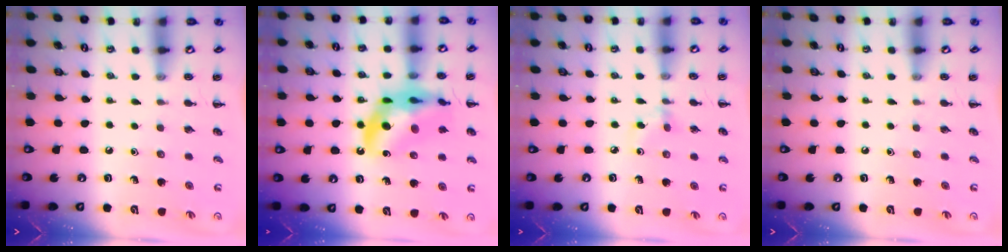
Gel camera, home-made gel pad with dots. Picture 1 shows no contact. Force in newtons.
{"total": 17.3, "press": 16.8, "slide": 4.0}
{"total": 3.3, "press": 3.0, "slide": 1.2}
{"total": 0.0}